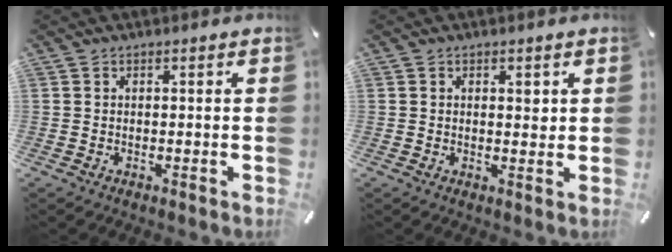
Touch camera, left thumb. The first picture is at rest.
{"total": 1.9, "force": [0.9, 1.0, 1.3], "torque": [-0.003, -0.009, 0.010]}